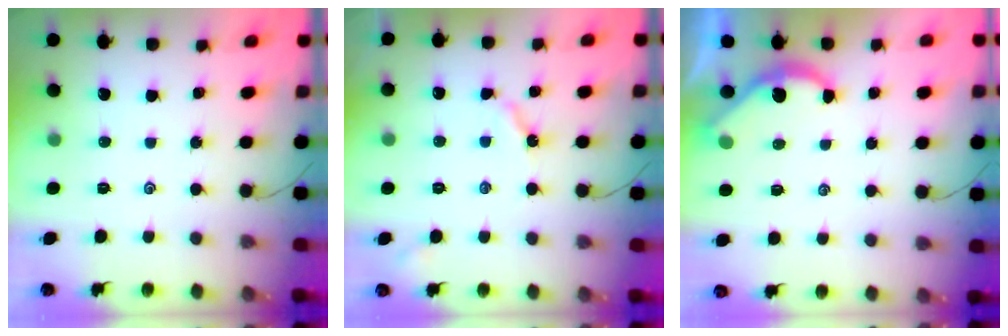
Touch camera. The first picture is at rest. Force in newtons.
{"total": 5.1, "press": 5.1, "slide": 0.7}
{"total": 3.3, "press": 3.3, "slide": 0.3}